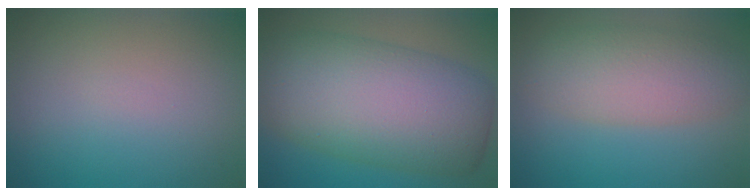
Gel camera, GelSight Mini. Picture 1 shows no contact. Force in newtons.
{"total": 12.5, "press": 12.5, "slide": 0.4}
{"total": 5.4, "press": 5.4, "slide": 0.4}